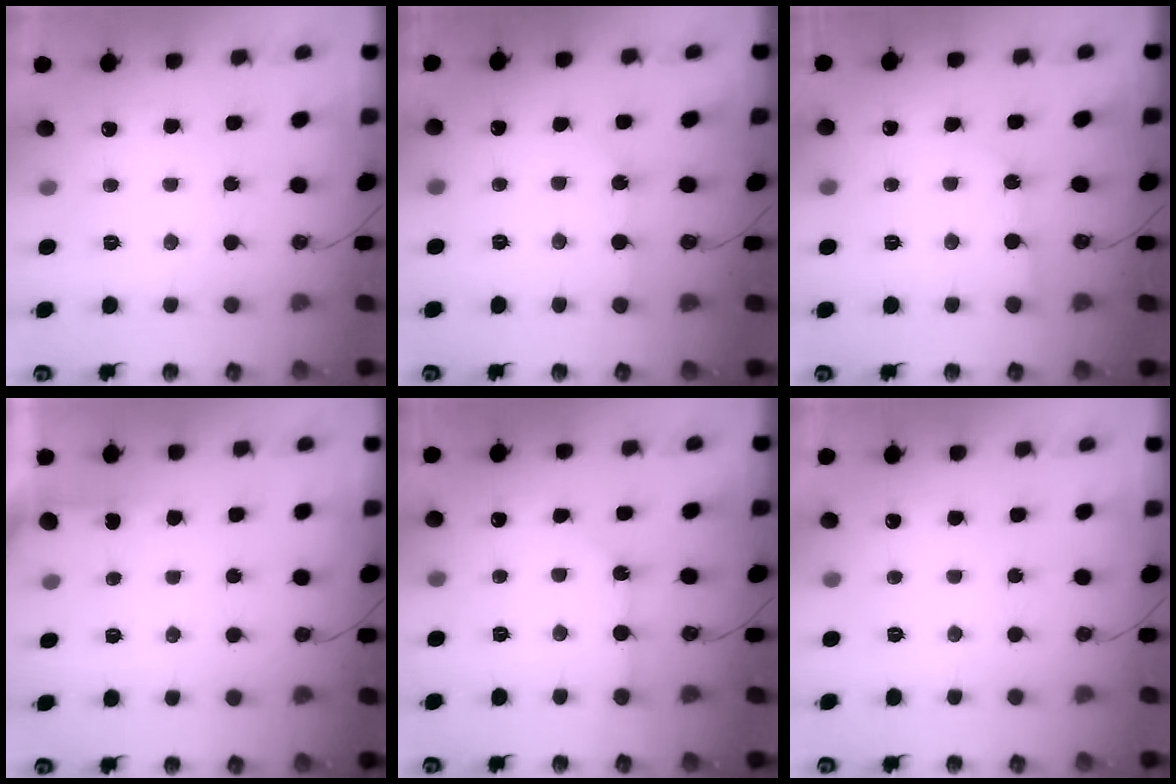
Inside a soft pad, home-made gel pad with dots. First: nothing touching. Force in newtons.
{"total": 2.7, "press": 2.7, "slide": 0.5}
{"total": 2.6, "press": 2.6, "slide": 0.4}
{"total": 2.7, "press": 2.7, "slide": 0.3}
{"total": 2.7, "press": 2.6, "slide": 0.5}
{"total": 0.0}